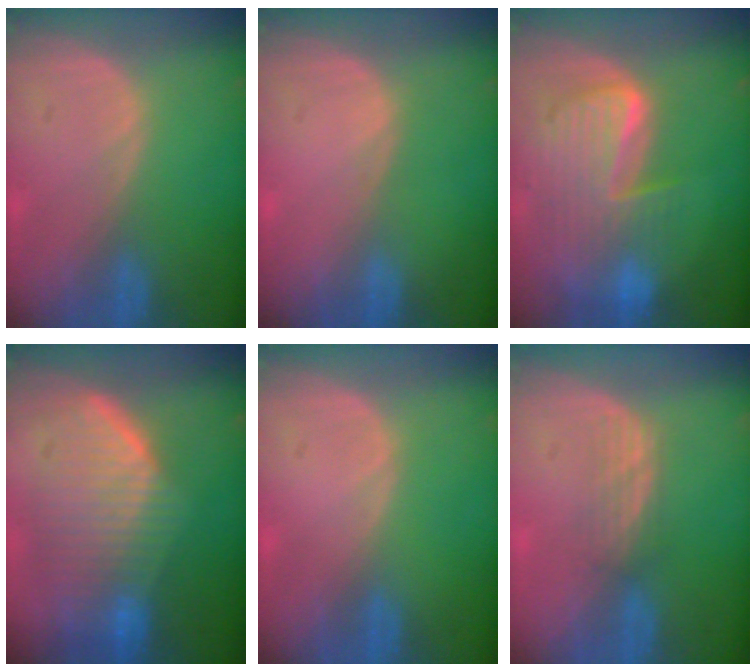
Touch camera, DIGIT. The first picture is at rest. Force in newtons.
{"total": 0.0}
{"total": 10.1, "press": 8.7, "slide": 5.1}
{"total": 9.9, "press": 8.9, "slide": 4.2}
{"total": 0.0}
{"total": 2.8, "press": 2.6, "slide": 1.0}